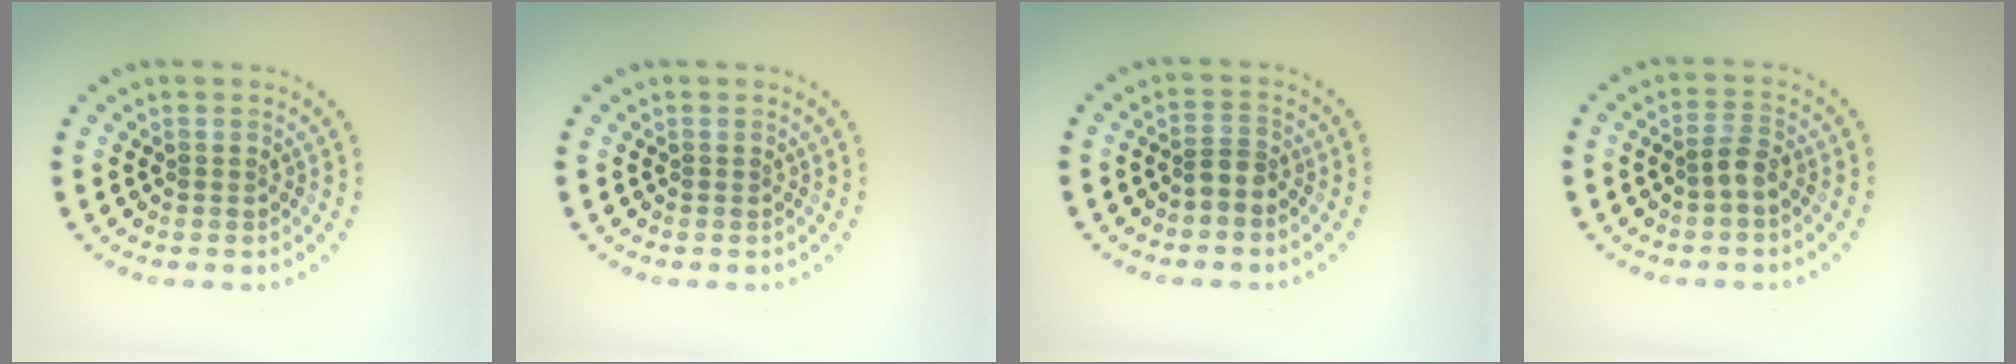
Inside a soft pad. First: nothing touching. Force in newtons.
{"total": 0.0}
{"total": 1.9, "press": 1.5, "slide": 1.2}
{"total": 1.6, "press": 1.4, "slide": 0.7}